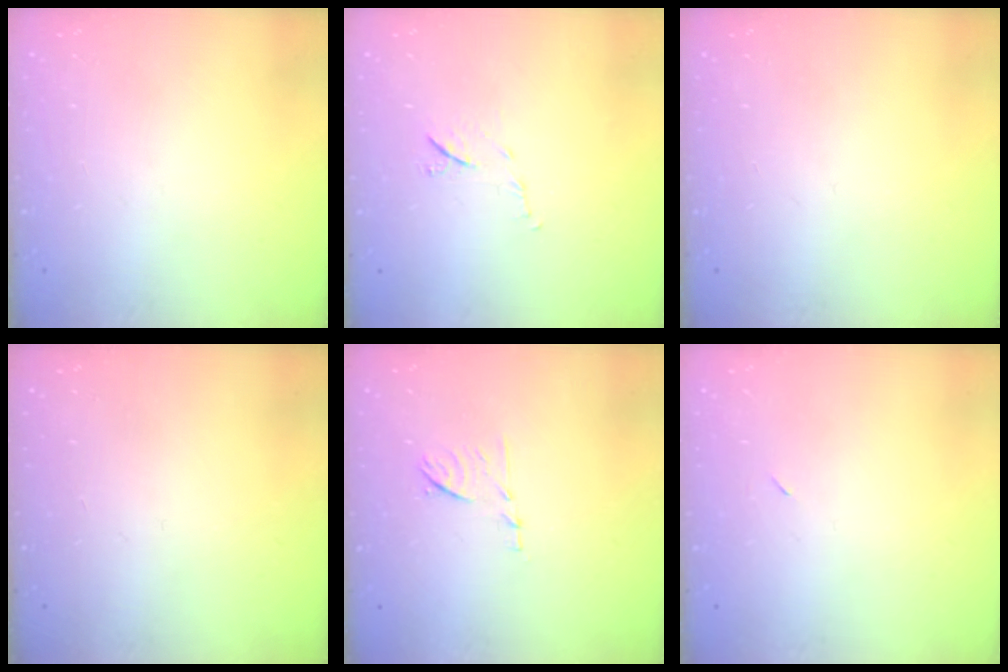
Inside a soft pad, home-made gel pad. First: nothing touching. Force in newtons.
{"total": 7.0, "press": 7.0, "slide": 0.7}
{"total": 0.0}
{"total": 0.0}
{"total": 6.9, "press": 6.8, "slide": 1.0}
{"total": 2.3, "press": 2.0, "slide": 1.2}